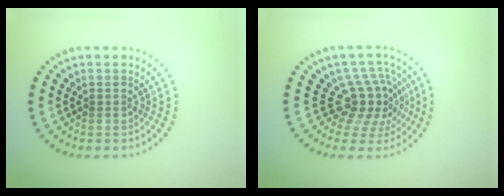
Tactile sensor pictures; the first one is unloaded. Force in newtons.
{"total": 4.4, "press": 3.2, "slide": 3.1}